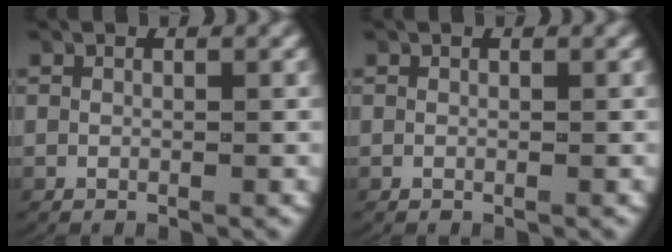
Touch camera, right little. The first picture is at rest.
{"total": 0.0}